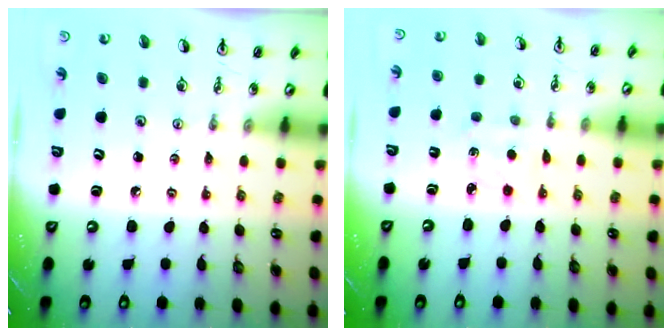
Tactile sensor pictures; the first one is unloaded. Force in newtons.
{"total": 0.9, "press": 0.9, "slide": 0.2}